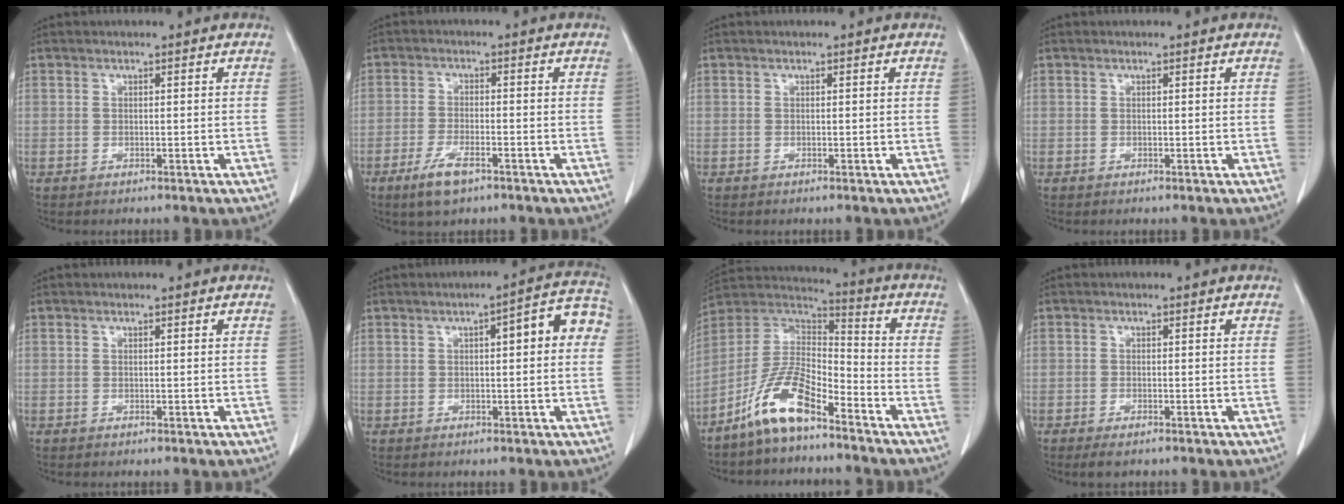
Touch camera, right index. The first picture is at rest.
{"total": 5.3, "force": [-3.3, 1.5, 3.9], "torque": [-0.081, -0.007, -0.055]}
{"total": 0.0}
{"total": 0.0}
{"total": 0.0}
{"total": 7.4, "force": [1.1, 1.6, 7.1], "torque": [-0.089, 0.031, 0.009]}
{"total": 11.9, "force": [-8.0, 3.4, 8.1], "torque": [-0.173, 0.015, -0.155]}
{"total": 2.3, "force": [-1.7, 0.6, 1.5], "torque": [-0.026, -0.004, -0.023]}